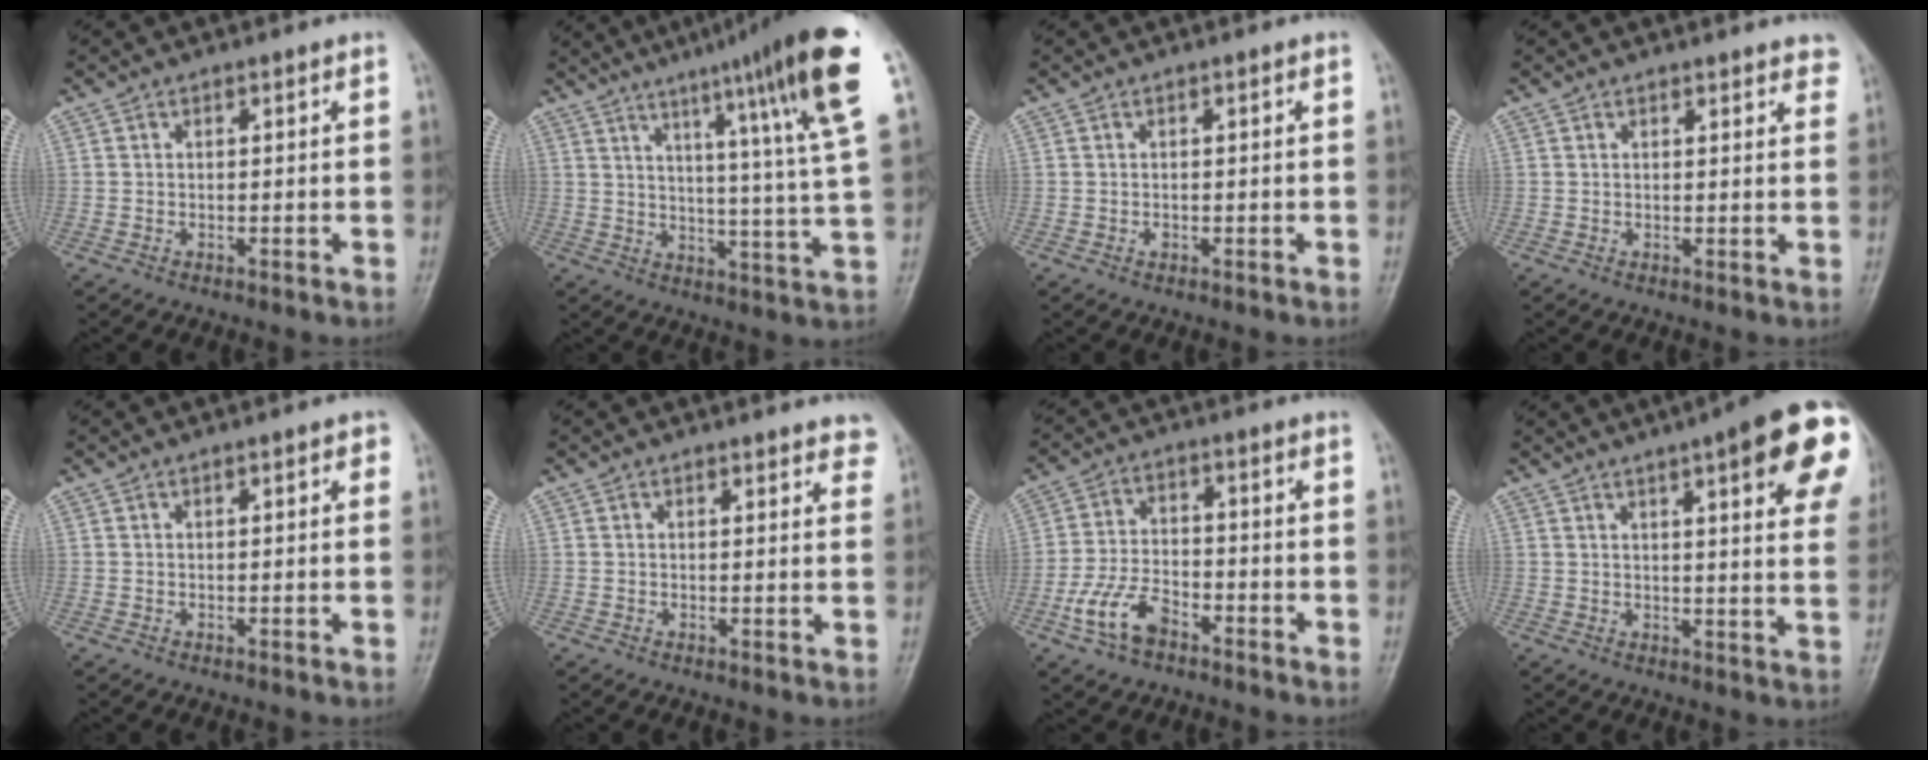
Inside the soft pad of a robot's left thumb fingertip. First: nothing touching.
{"total": 20.0, "force": [10.9, 0.2, 16.8], "torque": [-0.229, -0.041, 0.143]}
{"total": 0.9, "force": [-0.2, 0.6, 0.6], "torque": [-0.005, 0.003, -0.004]}
{"total": 3.5, "force": [3.0, 1.1, 1.6], "torque": [0.001, -0.008, 0.027]}
{"total": 1.9, "force": [0.7, 0.7, 1.6], "torque": [-0.017, 0.002, 0.007]}
{"total": 4.5, "force": [3.7, 1.4, 2.0], "torque": [0.001, -0.012, 0.035]}
{"total": 8.6, "force": [-4.7, 4.7, 5.5], "torque": [-0.110, 0.027, -0.090]}
{"total": 19.6, "force": [9.1, 4.2, 16.8], "torque": [-0.197, -0.020, 0.104]}